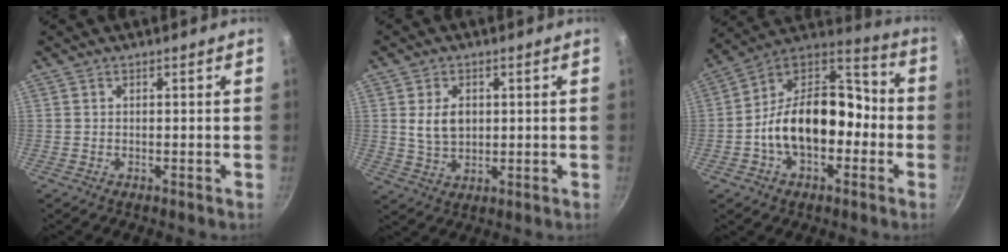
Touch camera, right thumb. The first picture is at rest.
{"total": 6.1, "force": [1.1, 4.3, 4.2], "torque": [-0.064, -0.008, 0.024]}
{"total": 20.0, "force": [-3.8, 13.1, 14.7], "torque": [-0.206, 0.066, -0.075]}